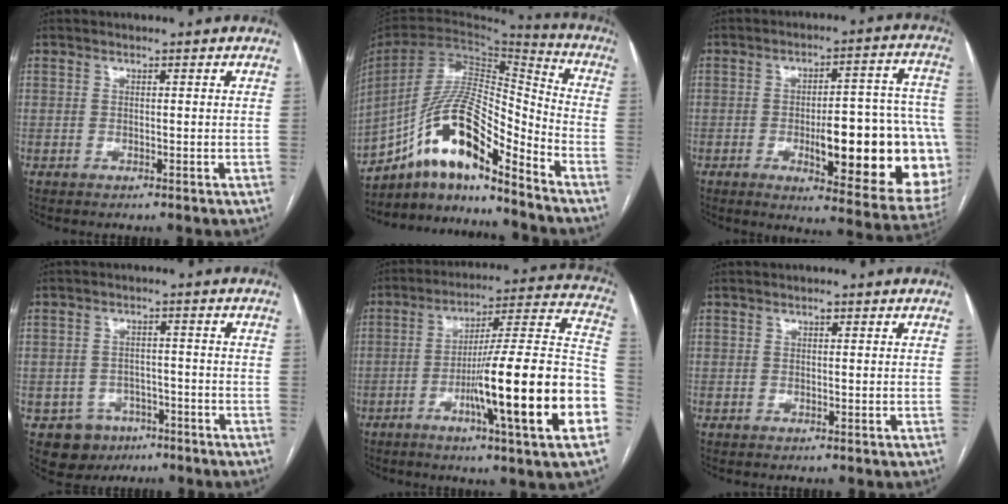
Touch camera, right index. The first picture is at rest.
{"total": 16.4, "force": [-11.2, 3.7, 11.4], "torque": [-0.213, 0.029, -0.196]}
{"total": 23.3, "force": [-5.1, 5.5, 22.0], "torque": [-0.198, 0.019, -0.047]}
{"total": 5.9, "force": [-3.4, 4.9, 0.7], "torque": [-0.005, 0.011, -0.043]}
{"total": 22.8, "force": [-7.3, -0.1, 21.6], "torque": [-0.275, 0.000, -0.116]}
{"total": 0.5, "force": [0.3, 0.2, 0.3], "torque": [-0.005, 0.001, 0.002]}